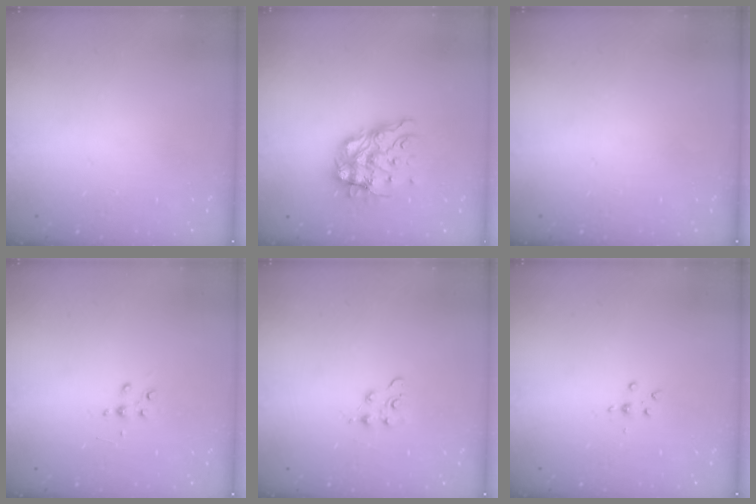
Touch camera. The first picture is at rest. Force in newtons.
{"total": 11.8, "press": 11.7, "slide": 1.2}
{"total": 0.0}
{"total": 3.9, "press": 3.9, "slide": 0.5}
{"total": 3.8, "press": 3.8, "slide": 0.5}
{"total": 3.0, "press": 2.9, "slide": 0.4}